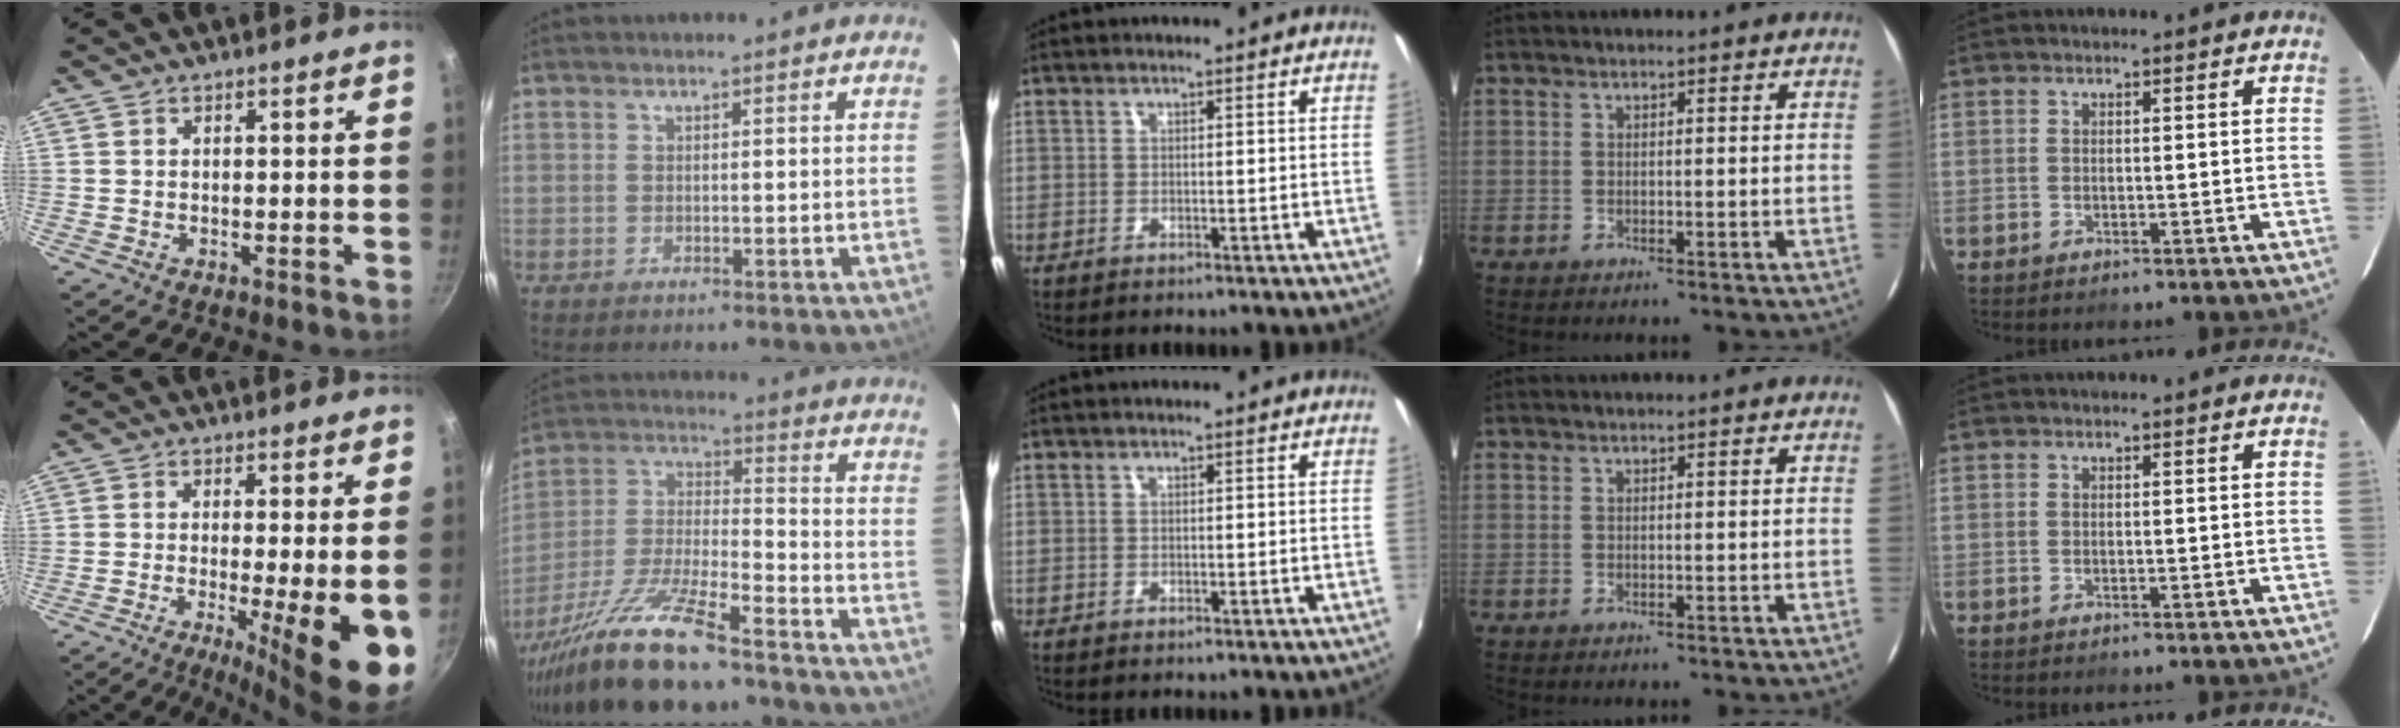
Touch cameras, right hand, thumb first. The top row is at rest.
{"thumb": {"total": 13.2, "force": [-3.5, 2.2, 12.6], "torque": [-0.181, -0.011, -0.047]}, "index": {"total": 21.3, "force": [-15.7, 4.9, 13.6], "torque": [-0.278, -0.027, -0.276]}}